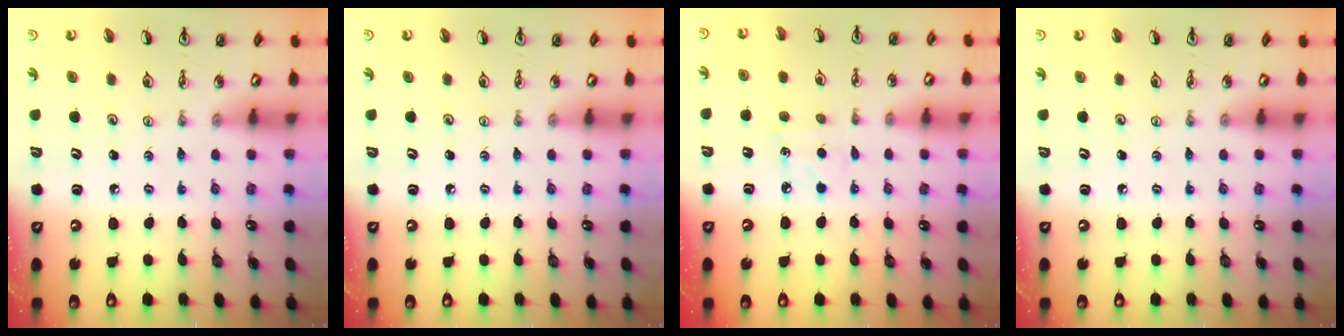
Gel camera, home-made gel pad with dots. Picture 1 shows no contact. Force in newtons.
{"total": 0.0}
{"total": 5.2, "press": 5.1, "slide": 0.5}
{"total": 0.0}